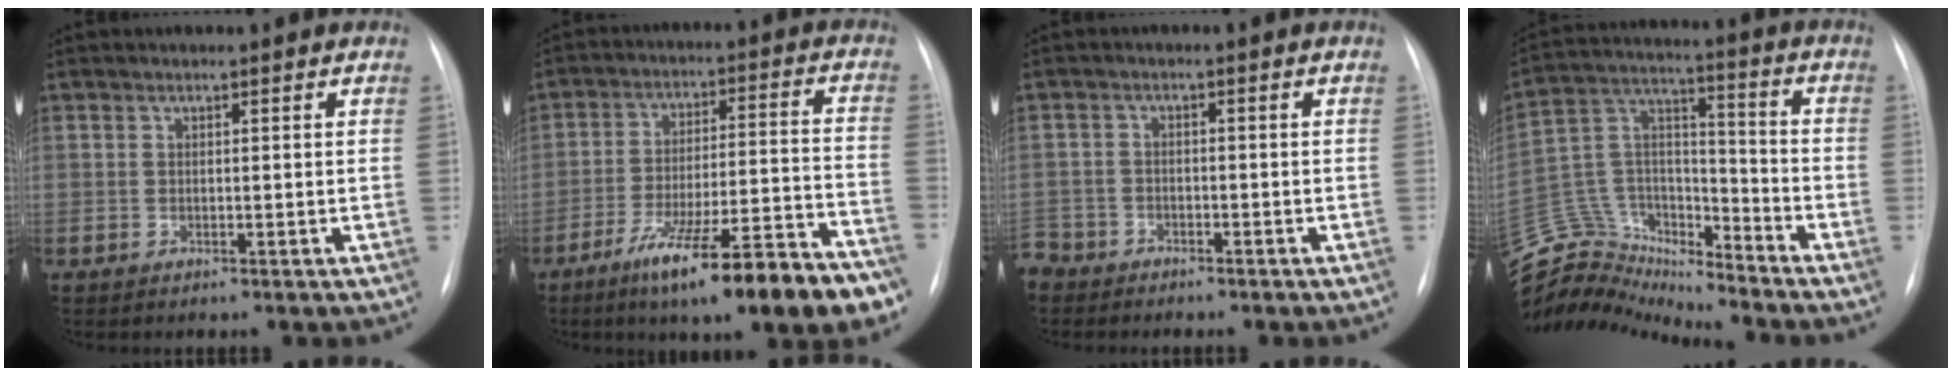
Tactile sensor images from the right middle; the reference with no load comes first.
{"total": 20.3, "force": [-13.6, 2.0, 15.0], "torque": [-0.179, 0.002, -0.216]}
{"total": 4.8, "force": [-4.1, 2.6, -0.1], "torque": [-0.001, 0.000, -0.081]}
{"total": 16.0, "force": [-15.6, 3.1, 1.2], "torque": [-0.031, 0.075, -0.281]}